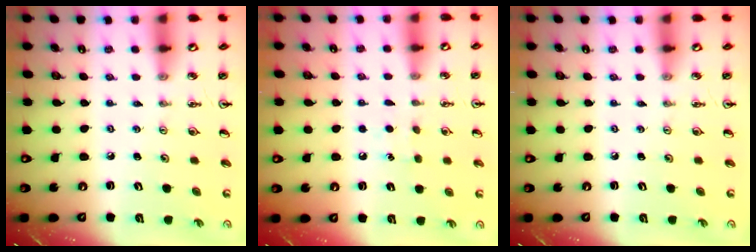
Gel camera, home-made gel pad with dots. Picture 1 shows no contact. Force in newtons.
{"total": 5.6, "press": 5.6, "slide": 0.6}
{"total": 0.0}